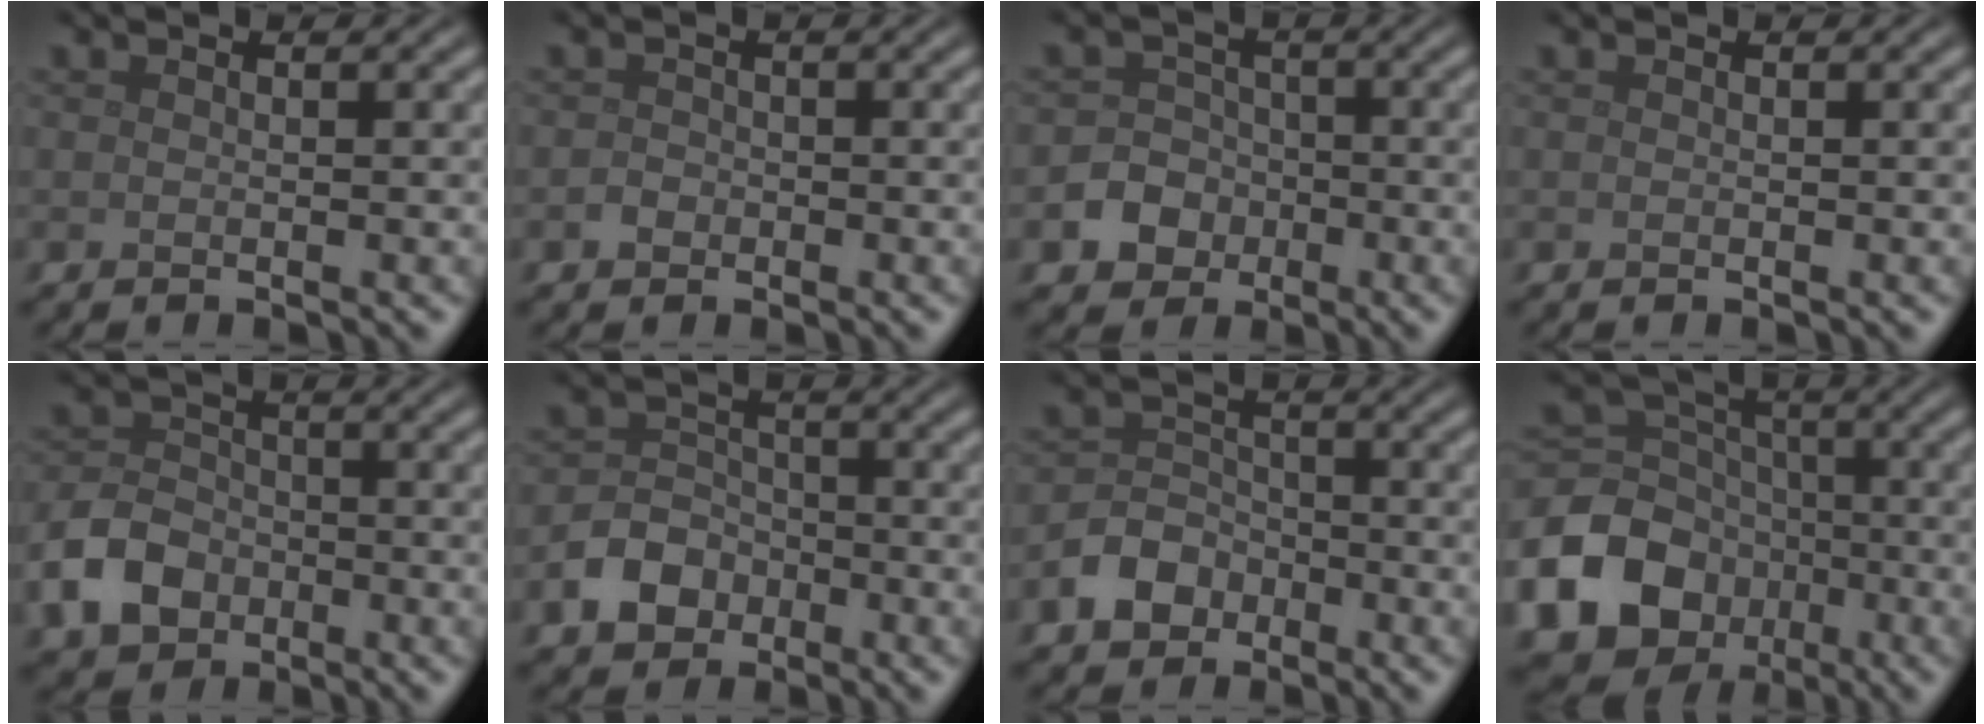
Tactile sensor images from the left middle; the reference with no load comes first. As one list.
[{"total": 0.9, "force": [-0.4, 0.8, 0.3], "torque": [-0.003, -0.001, -0.011]}, {"total": 4.3, "force": [-1.7, 3.8, 1.0], "torque": [0.010, -0.002, -0.048]}, {"total": 0.0}, {"total": 4.8, "force": [-2.2, 3.6, 2.3], "torque": [-0.049, 0.000, -0.048]}, {"total": 3.8, "force": [-2.0, 2.9, 1.5], "torque": [-0.027, 0.002, -0.040]}, {"total": 3.5, "force": [-2.0, 2.6, 1.2], "torque": [-0.022, 0.004, -0.043]}, {"total": 15.0, "force": [-6.3, 12.6, 5.0], "torque": [-0.127, -0.047, -0.128]}]